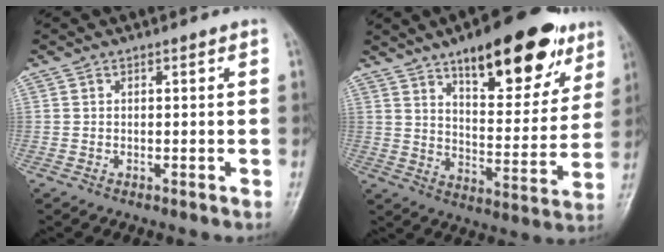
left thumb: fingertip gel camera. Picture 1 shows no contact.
{"total": 22.4, "force": [13.4, 8.6, 15.7], "torque": [-0.177, -0.050, 0.201]}